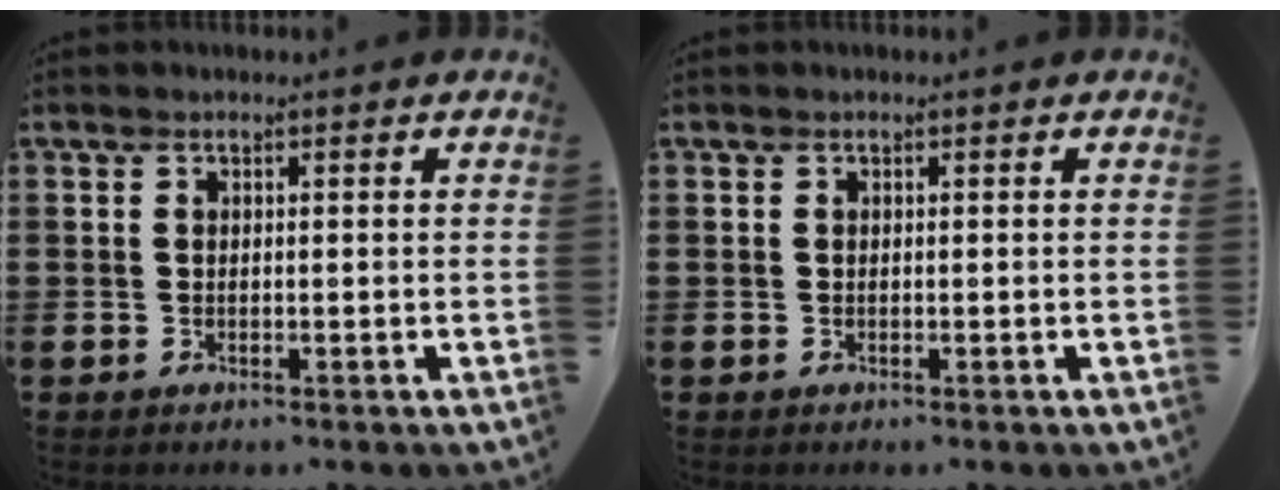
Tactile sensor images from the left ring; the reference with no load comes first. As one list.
[{"total": 0.0}]